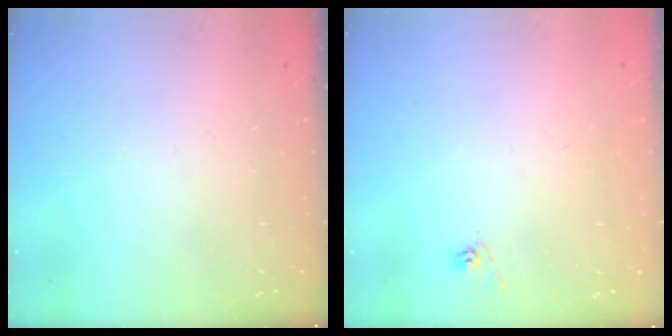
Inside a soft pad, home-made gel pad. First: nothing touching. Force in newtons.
{"total": 3.9, "press": 3.9, "slide": 0.2}